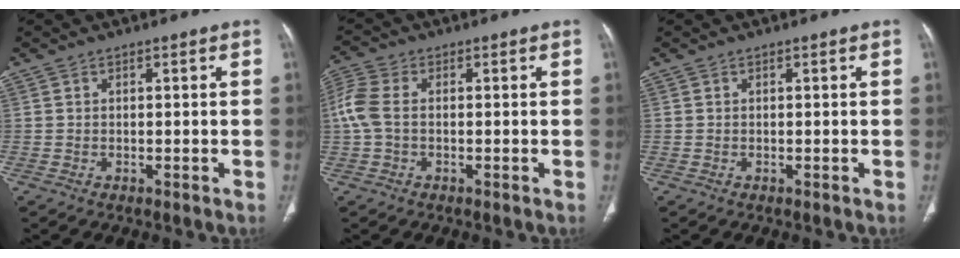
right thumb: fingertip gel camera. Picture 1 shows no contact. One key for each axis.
{"total": 5.7, "fx": 0.0, "fy": 3.6, "fz": 4.5, "tx": -0.125, "ty": 0.015, "tz": -0.004}
{"total": 0.0}